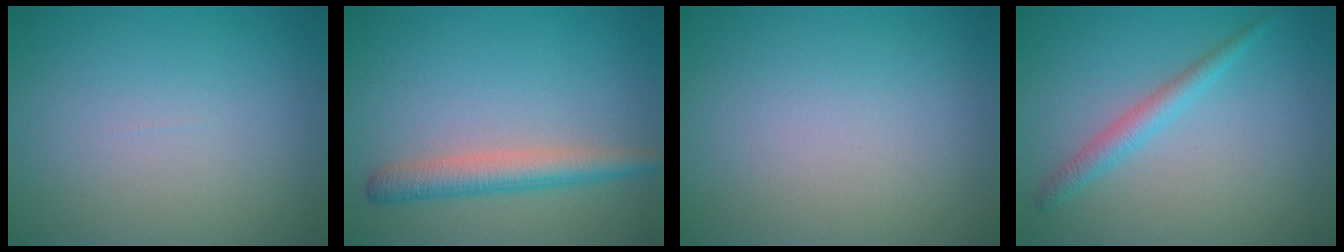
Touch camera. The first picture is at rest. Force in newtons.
{"total": 3.3, "press": 3.3, "slide": 0.1}
{"total": 0.0}
{"total": 2.2, "press": 2.2, "slide": 0.1}